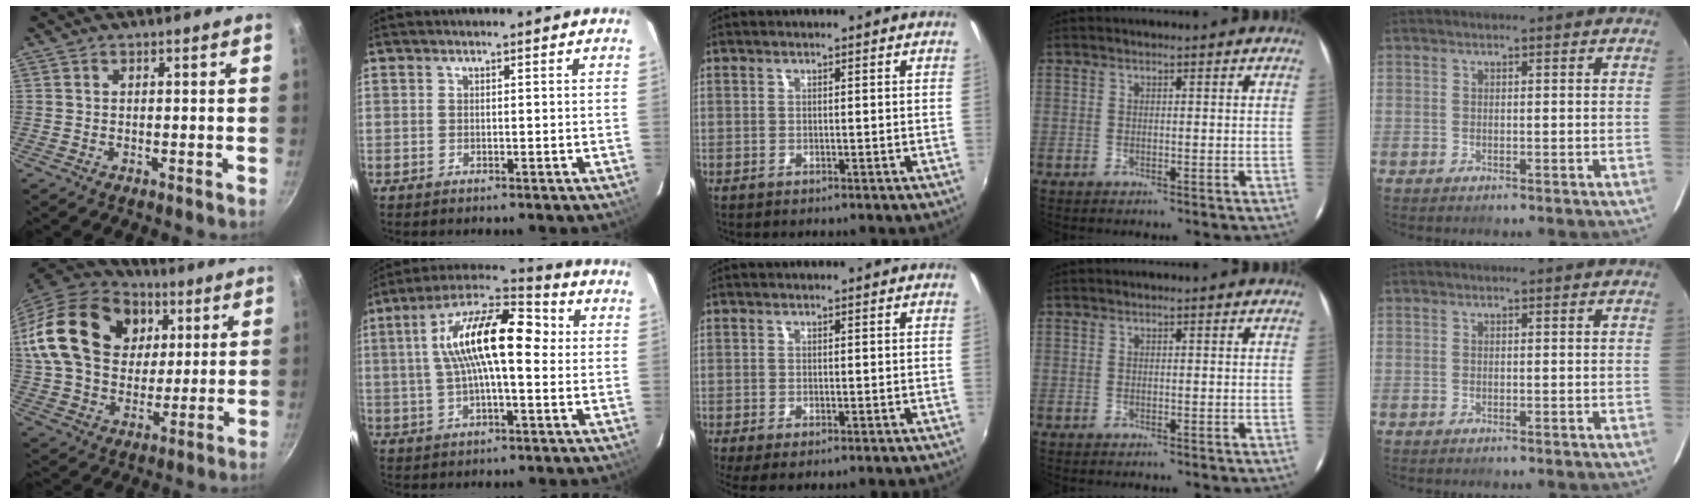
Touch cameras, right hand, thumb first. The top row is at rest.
{"thumb": {"total": 30.2, "force": [10.1, 21.9, 18.2], "torque": [-0.354, 0.007, 0.180]}, "index": {"total": 17.5, "force": [2.4, 6.4, 16.1], "torque": [-0.282, 0.027, 0.024]}, "middle": {"total": 3.5, "force": [-1.6, 1.0, 2.9], "torque": [-0.053, -0.018, -0.021]}}